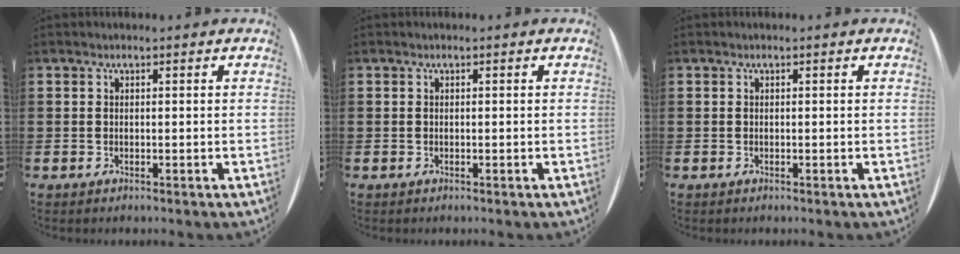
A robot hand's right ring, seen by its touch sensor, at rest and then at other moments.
{"total": 0.0}
{"total": 0.0}